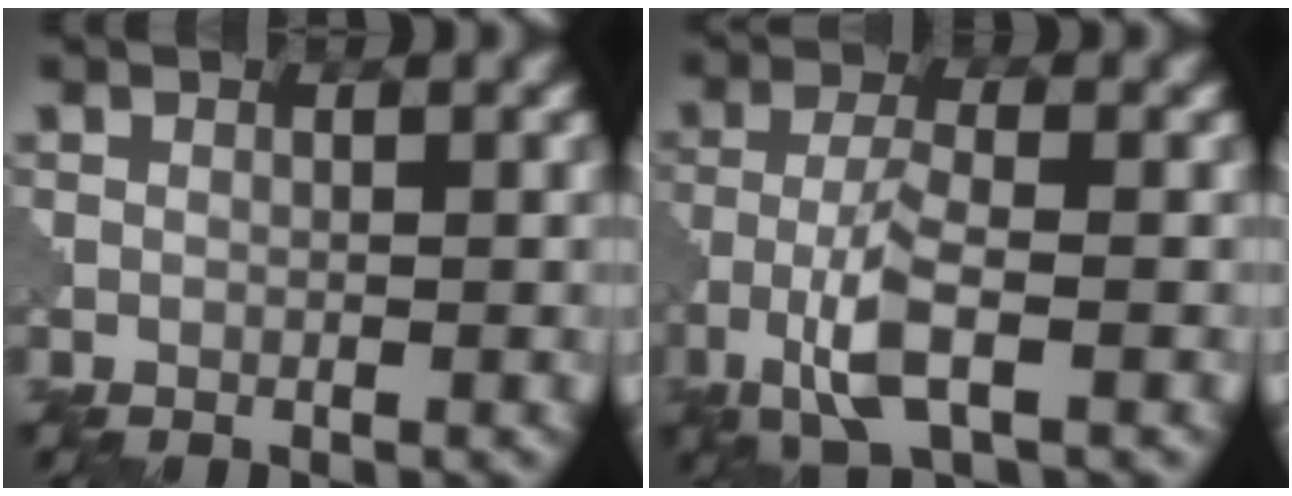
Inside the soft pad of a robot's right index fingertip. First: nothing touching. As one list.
[{"total": 5.0, "force": [-2.2, 1.5, 4.3], "torque": [-0.093, 0.001, -0.049]}]